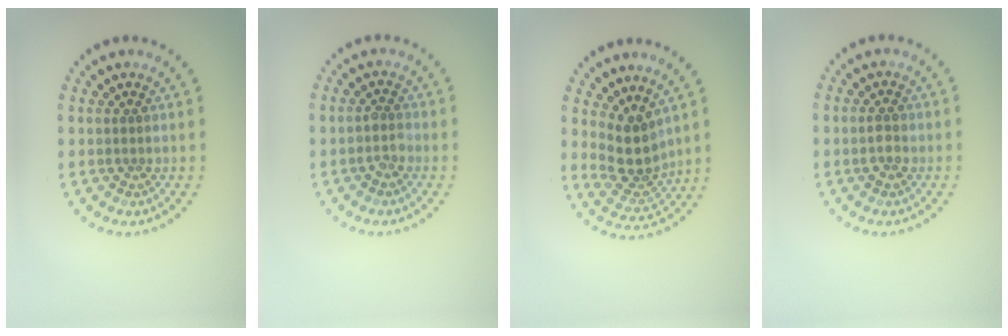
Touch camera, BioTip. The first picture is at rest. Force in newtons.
{"total": 1.4, "press": 1.2, "slide": 0.7}
{"total": 4.0, "press": 3.1, "slide": 2.5}
{"total": 1.6, "press": 1.6, "slide": 0.2}